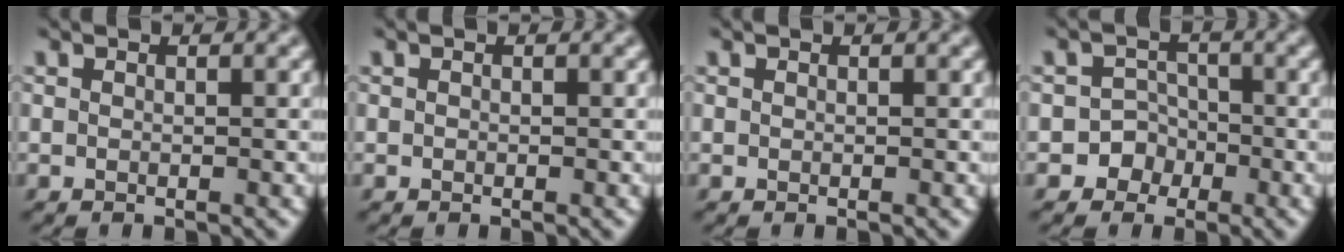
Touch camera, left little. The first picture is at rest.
{"total": 0.0}
{"total": 0.0}
{"total": 4.1, "force": [-2.2, 3.5, 0.3], "torque": [0.032, 0.004, -0.053]}